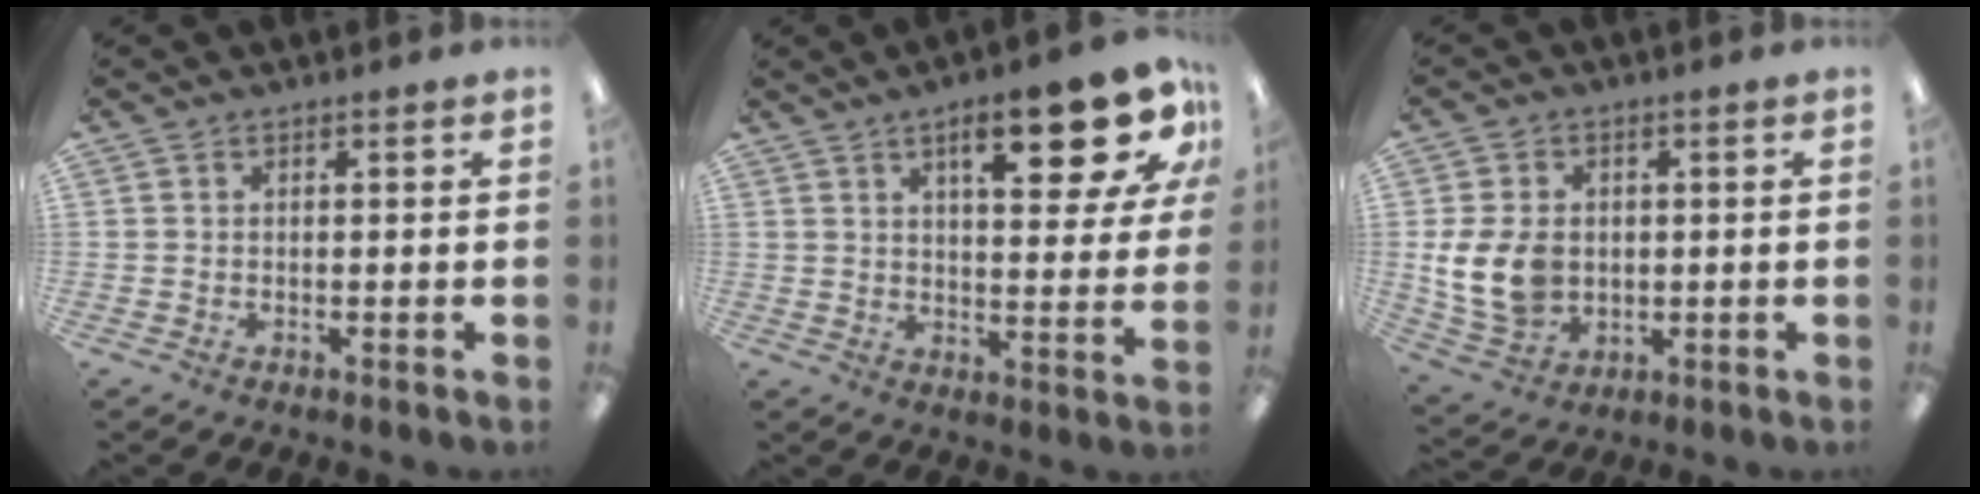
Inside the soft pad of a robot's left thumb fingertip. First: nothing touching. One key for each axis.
{"total": 16.6, "fx": 8.9, "fy": 5.2, "fz": 13.0, "tx": -0.171, "ty": -0.038, "tz": 0.134}
{"total": 11.4, "fx": -0.3, "fy": 8.6, "fz": 7.4, "tx": -0.162, "ty": 0.005, "tz": -0.003}